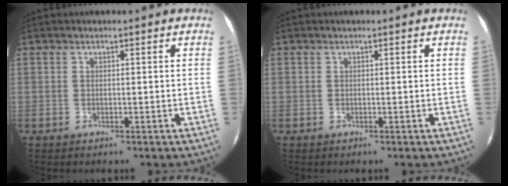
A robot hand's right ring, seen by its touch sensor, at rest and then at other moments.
{"total": 0.0}